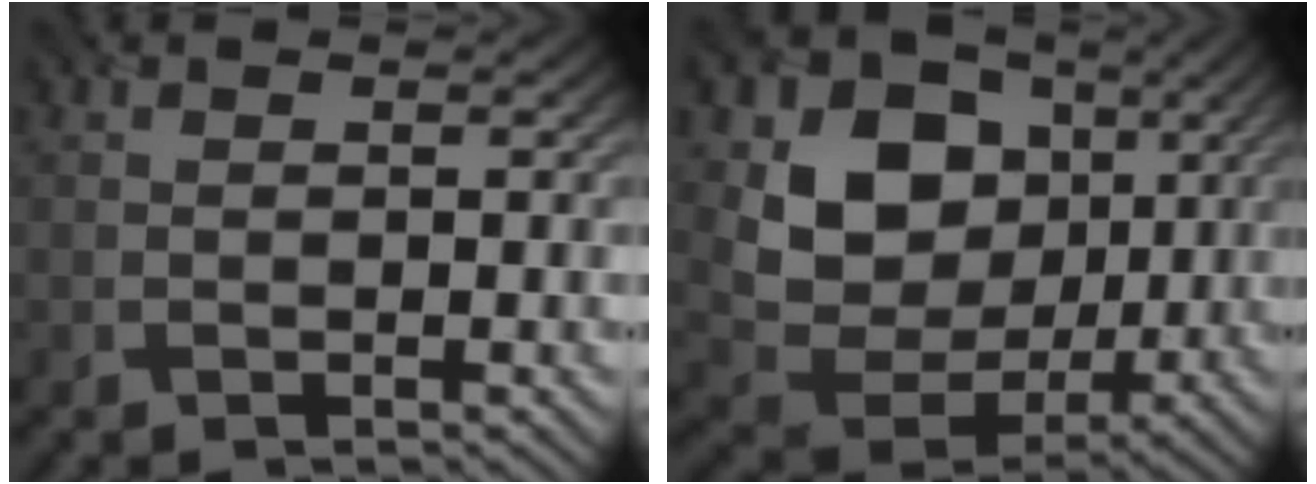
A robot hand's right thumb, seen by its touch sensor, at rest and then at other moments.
{"total": 12.8, "force": [3.2, 10.2, 7.0], "torque": [-0.144, -0.010, 0.050]}